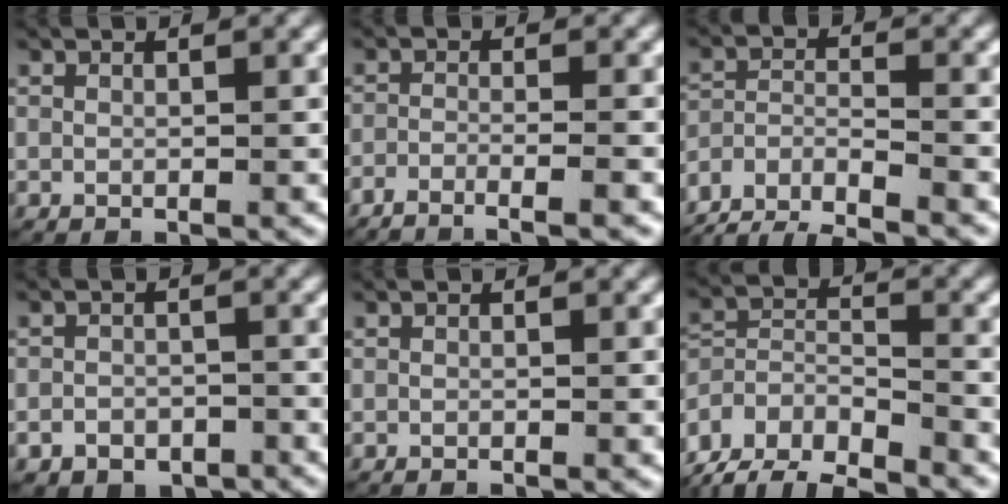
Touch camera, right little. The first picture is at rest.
{"total": 4.7, "force": [-4.0, 0.8, 2.3], "torque": [-0.041, -0.009, -0.063]}
{"total": 10.8, "force": [-9.1, 5.1, 2.4], "torque": [-0.052, -0.031, -0.149]}
{"total": 3.6, "force": [-2.6, 2.5, 0.8], "torque": [0.000, -0.008, -0.043]}
{"total": 0.0}
{"total": 11.6, "force": [-6.8, 8.9, 3.1], "torque": [-0.090, -0.045, -0.119]}